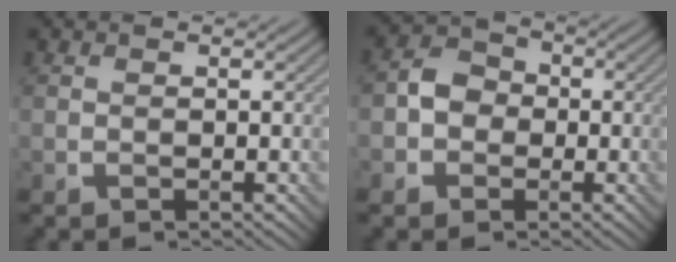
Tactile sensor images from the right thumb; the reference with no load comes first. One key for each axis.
{"total": 4.2, "fx": -0.9, "fy": 3.6, "fz": 1.9, "tx": -0.035, "ty": 0.009, "tz": -0.024}